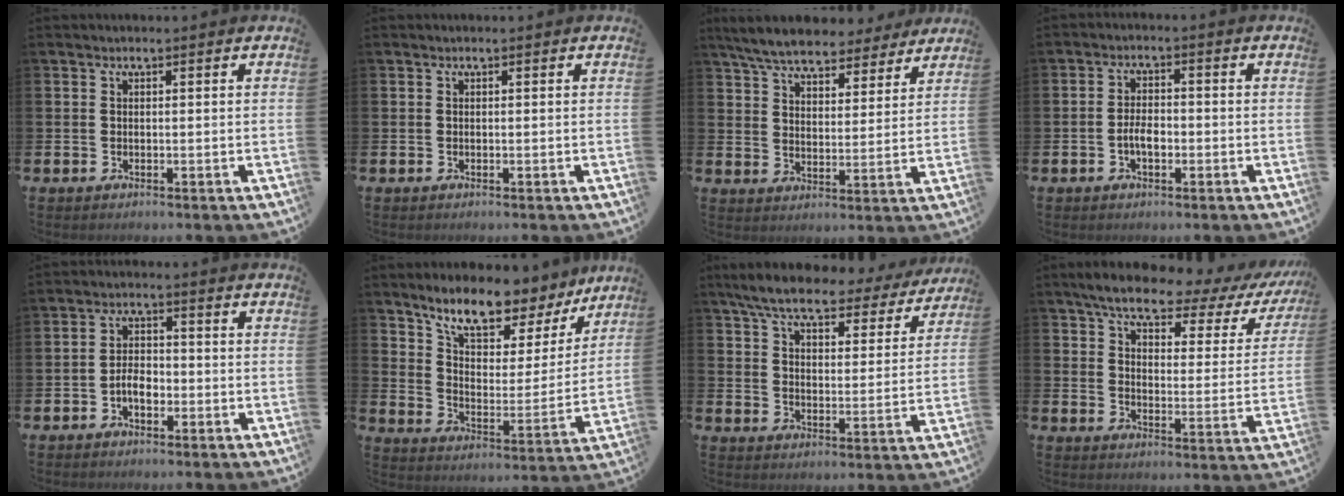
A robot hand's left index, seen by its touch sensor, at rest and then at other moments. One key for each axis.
{"total": 0.0}
{"total": 7.4, "fx": 6.8, "fy": 1.8, "fz": 2.1, "tx": -0.063, "ty": -0.034, "tz": 0.121}
{"total": 2.9, "fx": -0.8, "fy": 1.5, "fz": 2.4, "tx": -0.031, "ty": 0.000, "tz": -0.019}
{"total": 3.2, "fx": -1.3, "fy": 1.9, "fz": 2.3, "tx": -0.037, "ty": 0.006, "tz": -0.028}
{"total": 10.7, "fx": 9.2, "fy": 3.6, "fz": 4.2, "tx": -0.109, "ty": -0.060, "tz": 0.157}
{"total": 7.3, "fx": 6.5, "fy": 1.4, "fz": 3.0, "tx": -0.086, "ty": -0.031, "tz": 0.111}
{"total": 6.6, "fx": 5.3, "fy": 1.9, "fz": 3.6, "tx": -0.076, "ty": -0.036, "tz": 0.079}